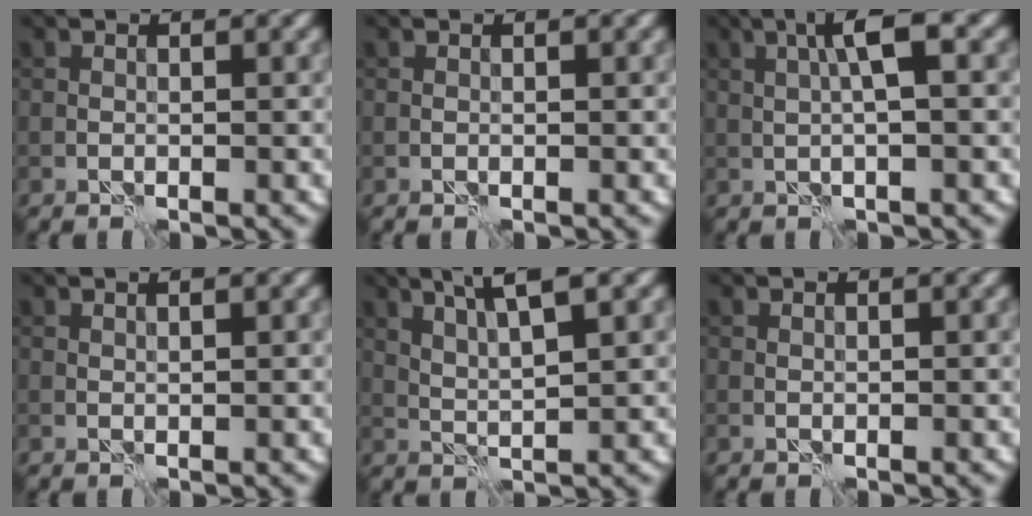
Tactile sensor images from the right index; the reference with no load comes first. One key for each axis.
{"total": 0.0}
{"total": 3.9, "fx": 0.9, "fy": 0.4, "fz": 3.7, "tx": -0.068, "ty": 0.010, "tz": 0.016}
{"total": 0.7, "fx": 0.4, "fy": 0.0, "fz": 0.5, "tx": -0.010, "ty": 0.003, "tz": 0.006}
{"total": 4.8, "fx": 2.6, "fy": 0.7, "fz": 3.9, "tx": -0.080, "ty": 0.005, "tz": 0.050}
{"total": 0.0}